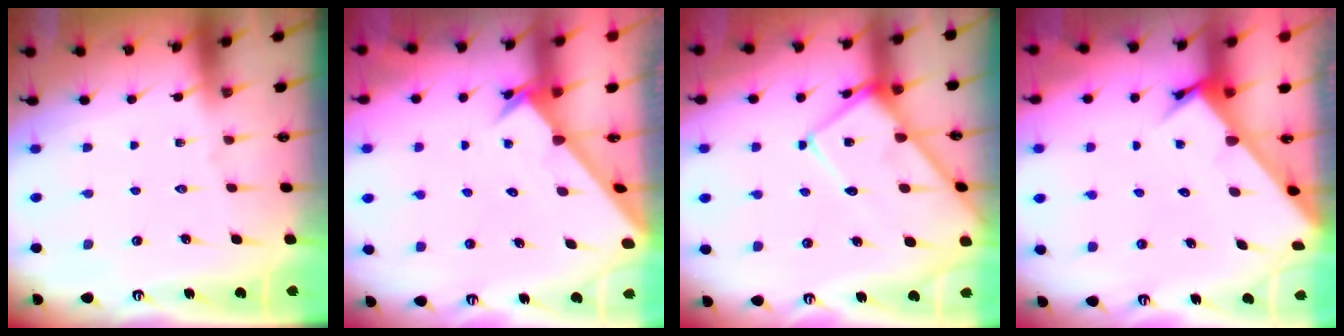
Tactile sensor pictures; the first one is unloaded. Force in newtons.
{"total": 2.8, "press": 2.8, "slide": 0.2}
{"total": 12.5, "press": 12.5, "slide": 1.2}
{"total": 3.4, "press": 3.4, "slide": 0.2}